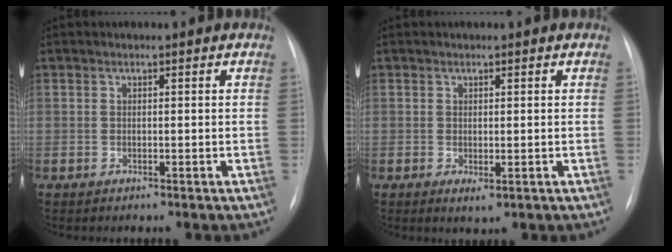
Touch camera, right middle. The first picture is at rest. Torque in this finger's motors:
{"motor_torque": [0.26, -0.19, 0.09, 0.03]}